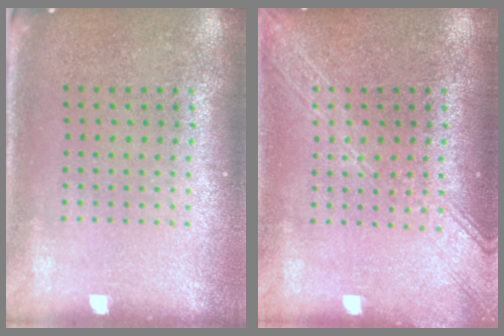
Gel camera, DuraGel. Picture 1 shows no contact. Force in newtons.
{"total": 3.4, "press": 3.3, "slide": 0.5}